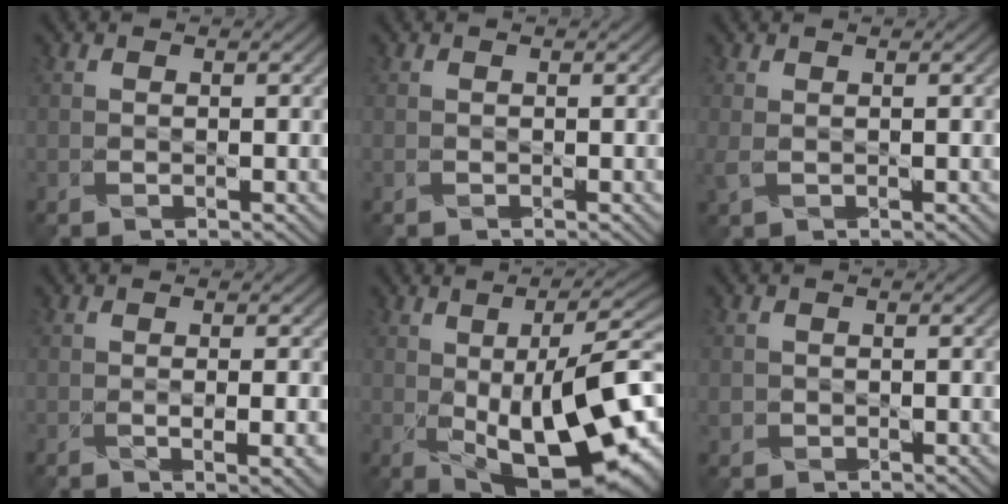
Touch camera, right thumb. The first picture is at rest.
{"total": 0.0}
{"total": 1.0, "force": [0.3, 0.5, 0.8], "torque": [-0.024, -0.003, 0.006]}
{"total": 3.1, "force": [-0.7, 1.0, 2.8], "torque": [-0.041, -0.011, -0.003]}
{"total": 16.0, "force": [-2.4, 6.8, 14.3], "torque": [-0.206, -0.021, -0.023]}
{"total": 1.2, "force": [0.3, 0.9, -0.7], "torque": [0.019, -0.004, 0.007]}